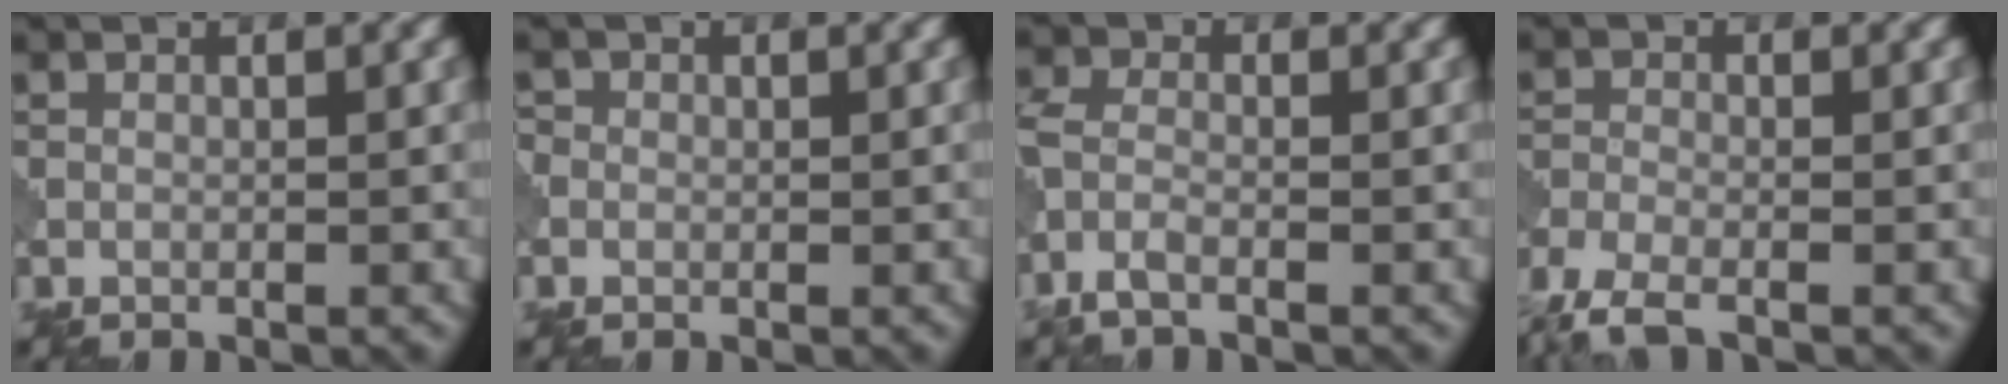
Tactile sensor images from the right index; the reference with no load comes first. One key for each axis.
{"total": 1.1, "fx": 0.2, "fy": 1.0, "fz": 0.2, "tx": -0.005, "ty": 0.002, "tz": -0.003}
{"total": 2.5, "fx": -1.6, "fy": 0.9, "fz": 1.8, "tx": -0.048, "ty": -0.001, "tz": -0.047}
{"total": 4.1, "fx": -3.2, "fy": 1.0, "fz": 2.4, "tx": -0.057, "ty": -0.011, "tz": -0.077}